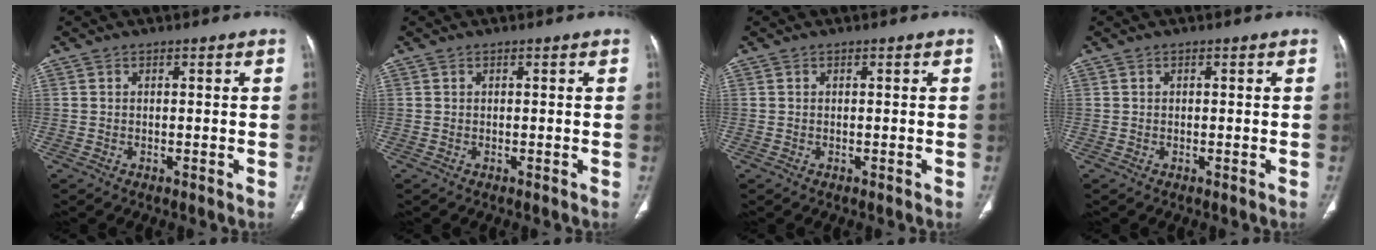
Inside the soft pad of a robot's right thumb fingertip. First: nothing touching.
{"total": 0.0}
{"total": 0.0}
{"total": 0.0}